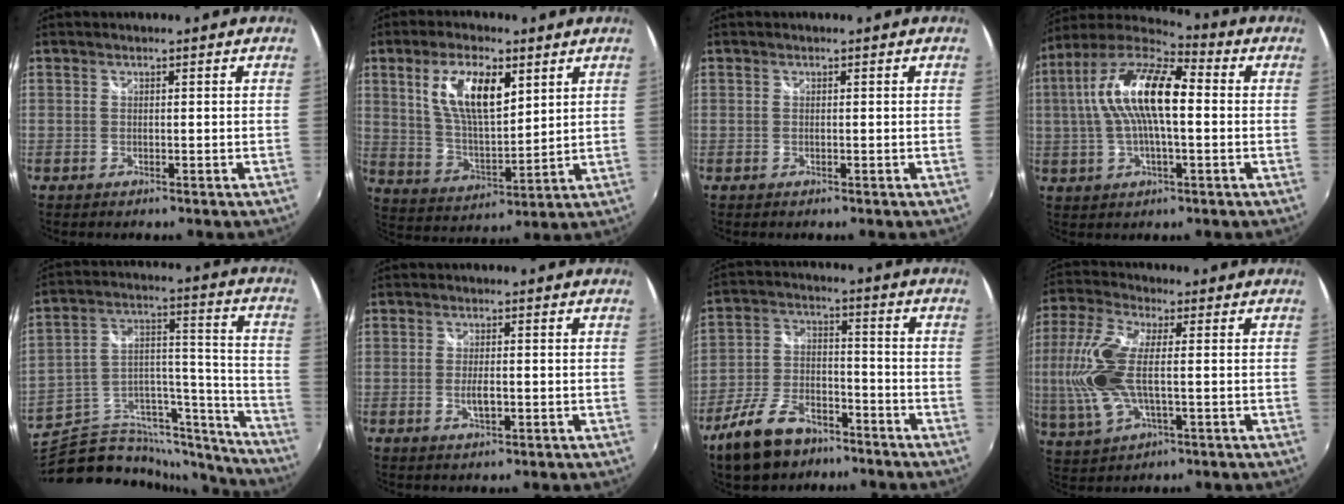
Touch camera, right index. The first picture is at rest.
{"total": 12.5, "force": [5.4, 5.1, 10.1], "torque": [-0.187, 0.005, 0.106]}
{"total": 0.0}
{"total": 16.6, "force": [1.5, 6.0, 15.4], "torque": [-0.286, 0.019, 0.013]}
{"total": 25.2, "force": [-20.9, 10.2, 9.8], "torque": [-0.149, 0.058, -0.312]}
{"total": 3.0, "force": [-0.8, 1.1, 2.7], "torque": [-0.052, -0.006, -0.012]}
{"total": 13.6, "force": [-9.4, 6.8, 7.1], "torque": [-0.161, -0.003, -0.163]}
{"total": 14.0, "force": [-0.7, 5.8, 12.7], "torque": [-0.280, -0.002, -0.013]}